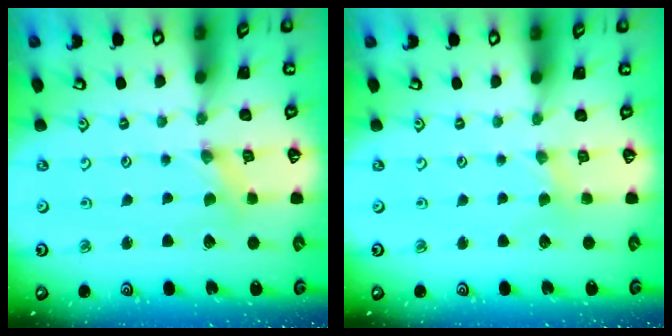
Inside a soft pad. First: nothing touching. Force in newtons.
{"total": 1.7, "press": 1.6, "slide": 0.4}